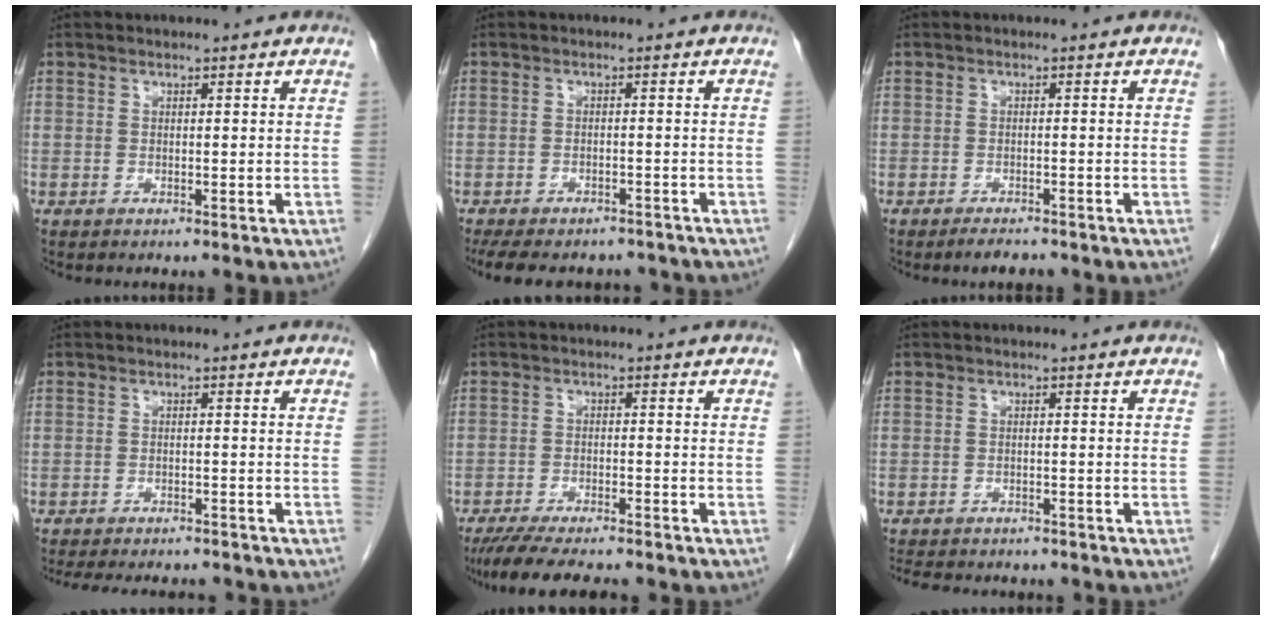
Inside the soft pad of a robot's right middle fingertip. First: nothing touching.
{"total": 12.6, "force": [-10.7, 4.9, 4.4], "torque": [-0.093, 0.001, -0.134]}
{"total": 2.3, "force": [-1.9, 0.6, 1.1], "torque": [-0.023, -0.004, -0.027]}
{"total": 11.8, "force": [-10.6, 2.9, 4.2], "torque": [-0.076, -0.002, -0.137]}
{"total": 10.5, "force": [-9.1, 1.3, 4.9], "torque": [-0.073, -0.018, -0.140]}
{"total": 10.1, "force": [-8.8, 3.2, 3.7], "torque": [-0.070, -0.004, -0.111]}